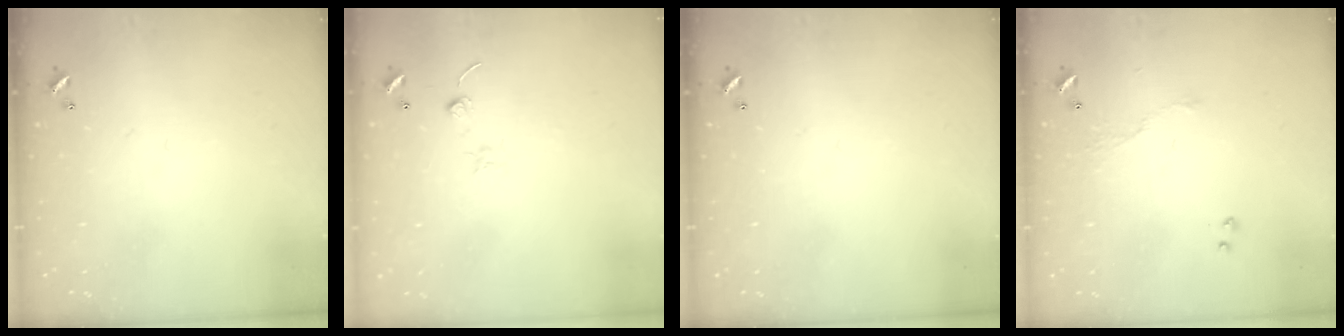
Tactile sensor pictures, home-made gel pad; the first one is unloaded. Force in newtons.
{"total": 0.0}
{"total": 0.0}
{"total": 5.9, "press": 5.8, "slide": 1.0}